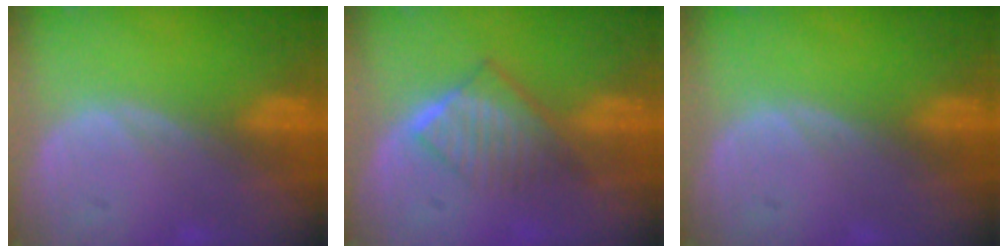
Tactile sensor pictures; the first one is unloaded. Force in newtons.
{"total": 6.5, "press": 5.5, "slide": 3.5}
{"total": 0.0}